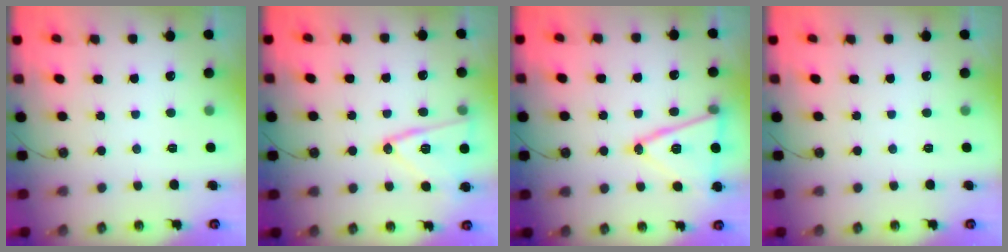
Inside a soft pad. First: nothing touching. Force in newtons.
{"total": 14.7, "press": 14.7, "slide": 0.5}
{"total": 15.9, "press": 15.5, "slide": 3.6}
{"total": 0.0}